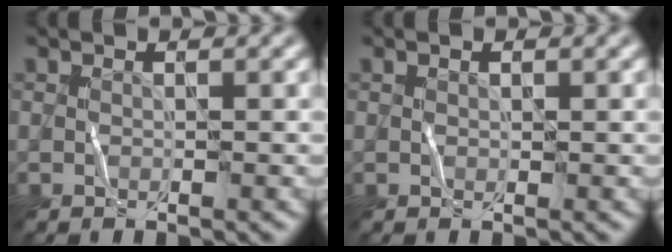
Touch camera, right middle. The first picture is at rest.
{"total": 0.0}